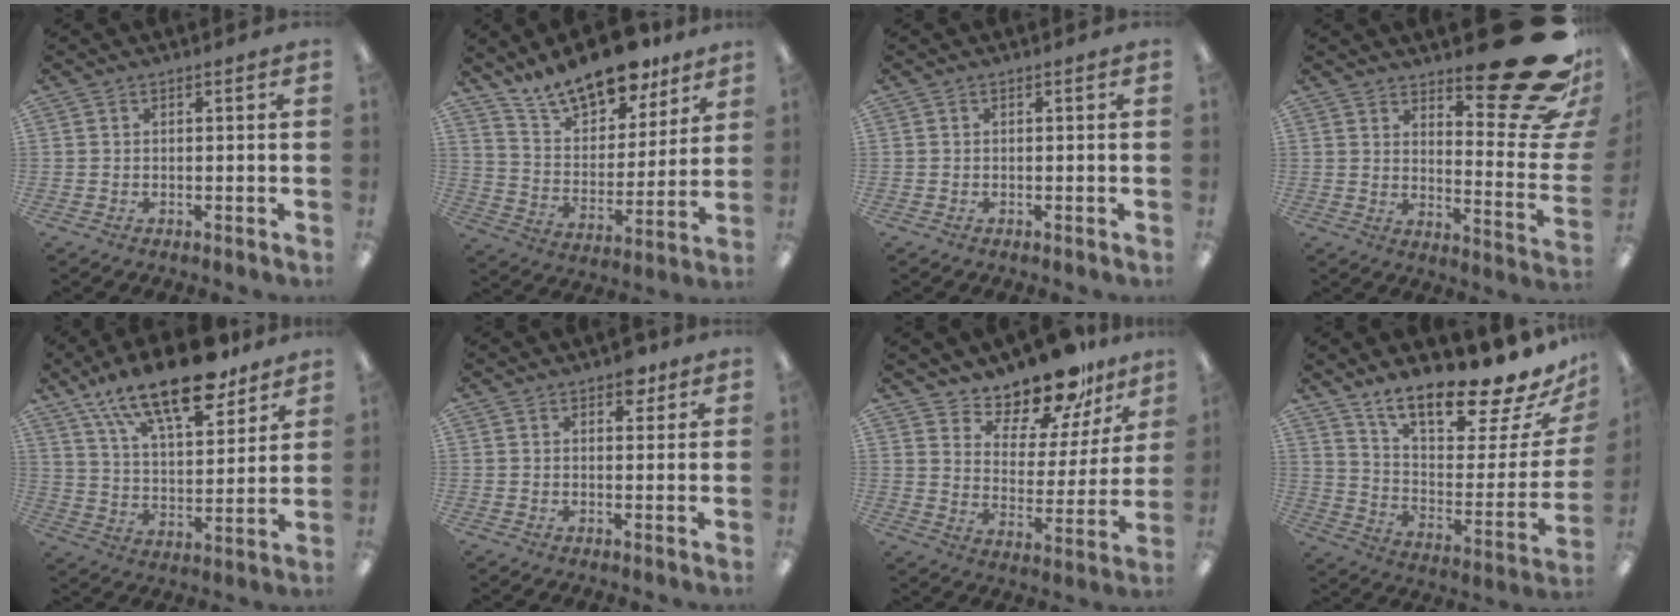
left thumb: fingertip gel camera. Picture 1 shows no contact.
{"total": 17.1, "force": [14.2, 6.6, 6.8], "torque": [-0.127, -0.095, 0.253]}
{"total": 0.0}
{"total": 23.4, "force": [15.8, 7.4, 15.6], "torque": [-0.182, -0.116, 0.254]}
{"total": 20.1, "force": [14.6, 7.2, 11.7], "torque": [-0.195, -0.080, 0.249]}
{"total": 4.4, "force": [3.1, 2.4, 2.1], "torque": [-0.015, -0.008, 0.050]}
{"total": 15.0, "force": [13.7, 4.5, 4.2], "torque": [-0.079, -0.118, 0.241]}
{"total": 18.7, "force": [15.8, 4.2, 9.1], "torque": [-0.132, -0.130, 0.263]}